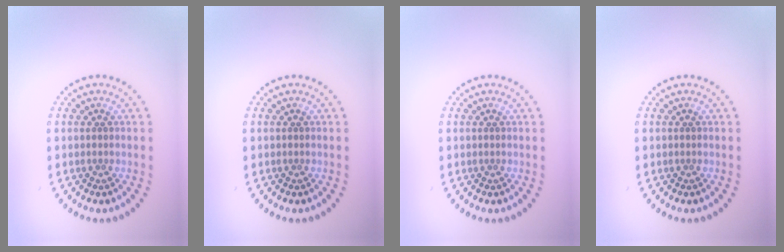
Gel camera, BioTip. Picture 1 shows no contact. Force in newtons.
{"total": 0.0}
{"total": 0.0}
{"total": 0.0}